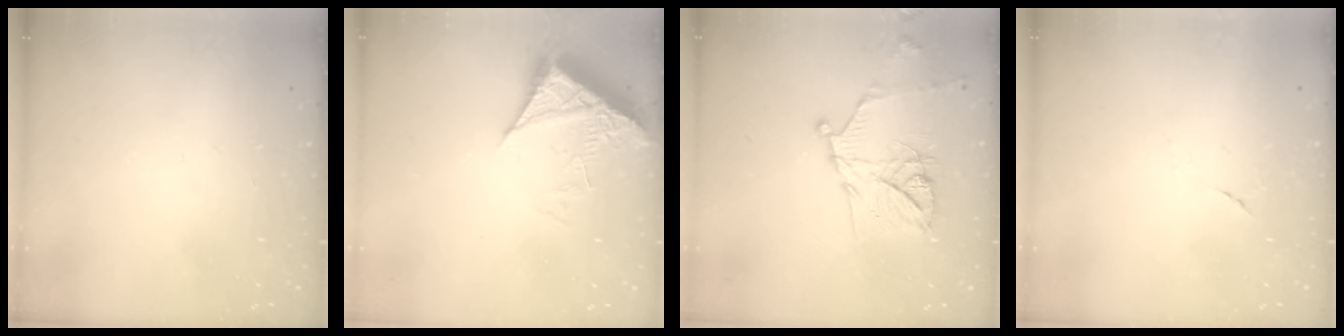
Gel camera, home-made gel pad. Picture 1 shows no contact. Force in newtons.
{"total": 6.6, "press": 6.6, "slide": 0.8}
{"total": 16.1, "press": 16.1, "slide": 1.3}
{"total": 4.3, "press": 4.2, "slide": 1.2}